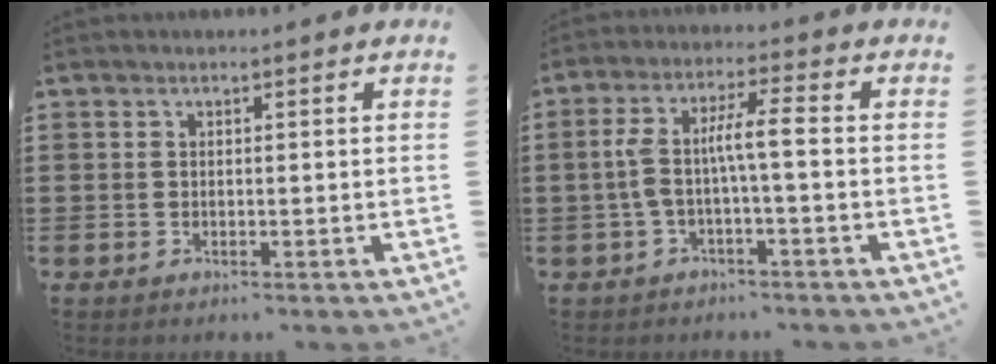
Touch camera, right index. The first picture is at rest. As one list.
[{"total": 6.2, "force": [-0.7, 0.9, 6.1], "torque": [-0.129, -0.001, -0.022]}]